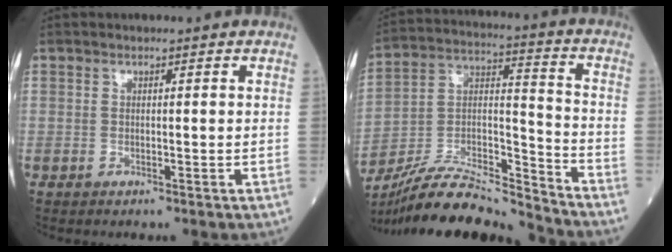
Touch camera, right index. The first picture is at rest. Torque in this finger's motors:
{"motor_torque": [0.33, -0.40, 0.27, 0.07]}